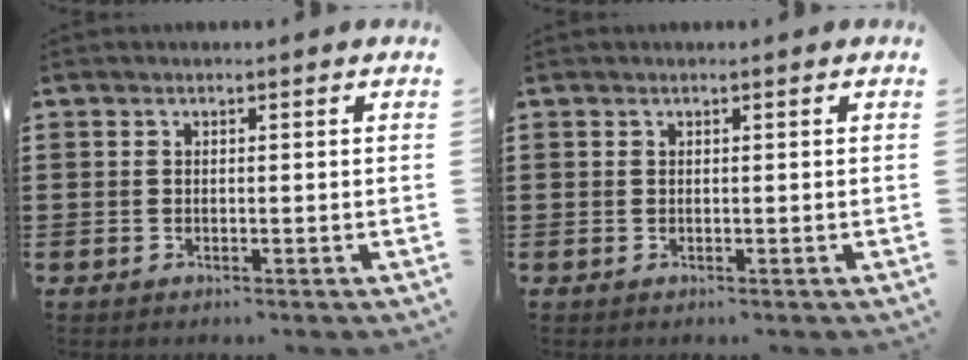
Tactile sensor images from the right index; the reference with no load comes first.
{"total": 0.0}